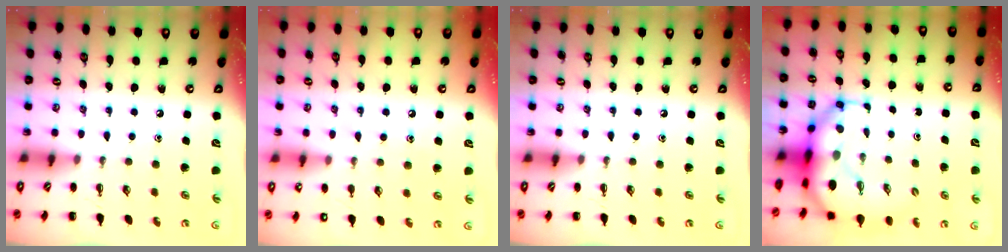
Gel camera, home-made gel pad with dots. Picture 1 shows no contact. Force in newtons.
{"total": 8.3, "press": 8.1, "slide": 1.9}
{"total": 0.0}
{"total": 11.4, "press": 11.0, "slide": 3.1}